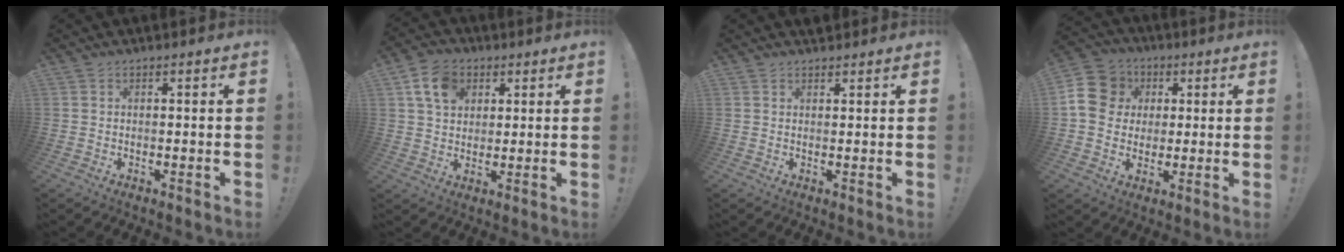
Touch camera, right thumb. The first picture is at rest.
{"total": 10.2, "force": [4.4, 7.5, 5.3], "torque": [-0.089, -0.003, 0.087]}
{"total": 1.5, "force": [1.3, 0.6, 0.2], "torque": [0.003, -0.006, 0.025]}
{"total": 13.4, "force": [2.2, 11.9, 5.8], "torque": [-0.095, 0.005, 0.050]}